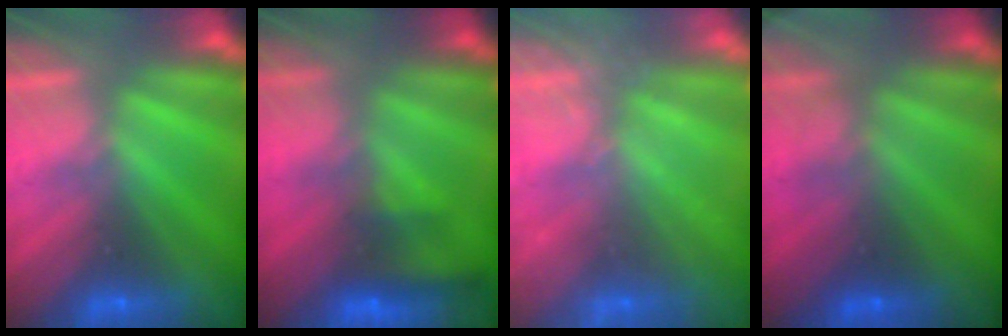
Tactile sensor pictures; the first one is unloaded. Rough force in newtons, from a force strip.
{"total": 10.8}
{"total": 2.4}
{"total": 2.8}